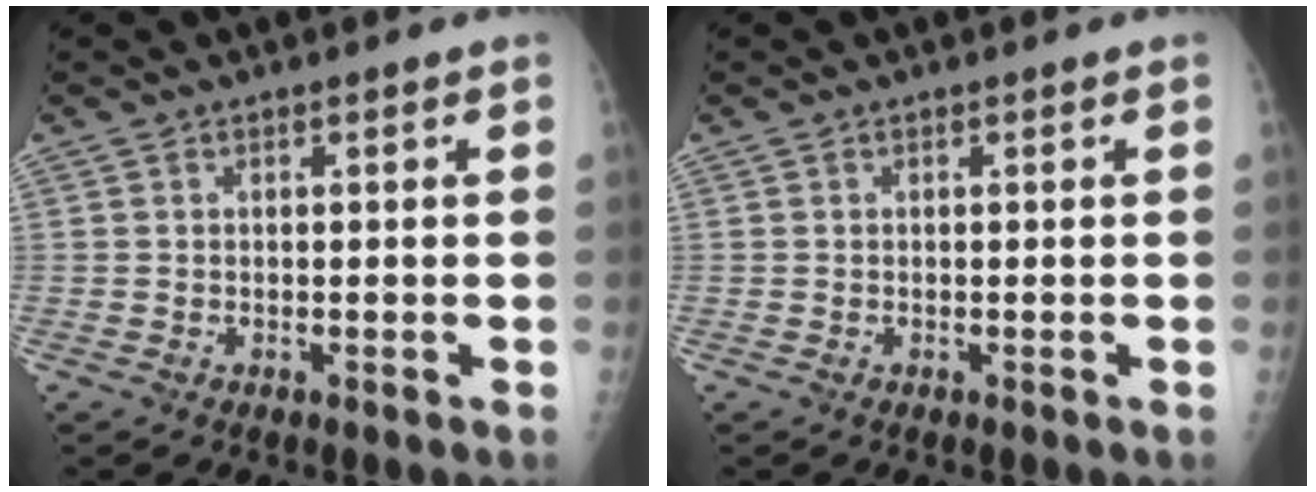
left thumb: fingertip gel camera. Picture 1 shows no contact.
{"total": 0.0}